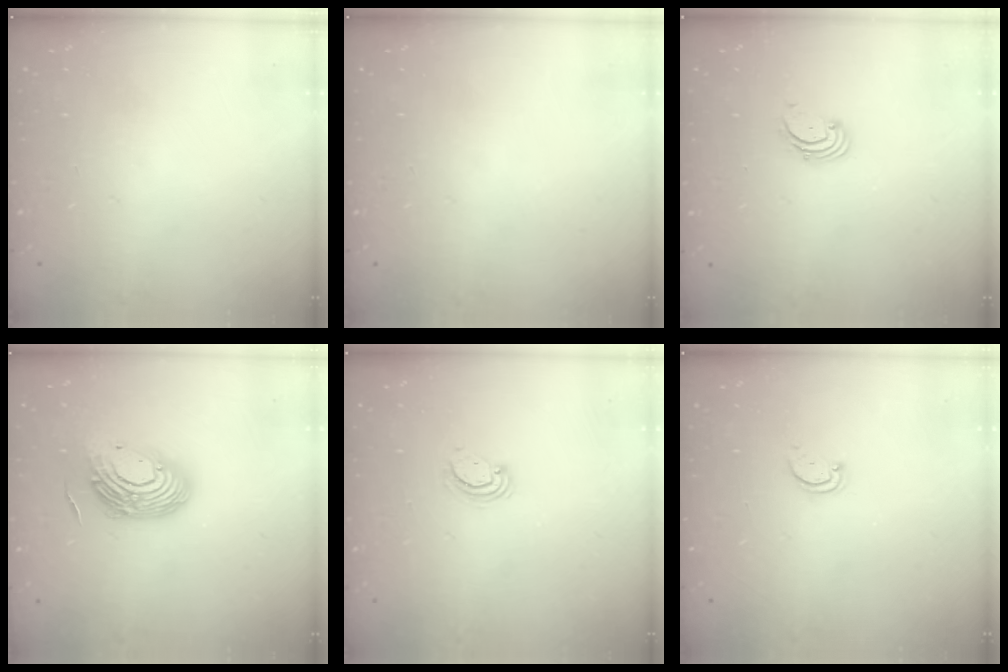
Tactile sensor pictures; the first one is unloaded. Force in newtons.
{"total": 0.0}
{"total": 1.7, "press": 1.6, "slide": 0.2}
{"total": 13.8, "press": 13.7, "slide": 1.8}
{"total": 4.0, "press": 4.0, "slide": 0.4}
{"total": 2.8, "press": 2.7, "slide": 0.3}